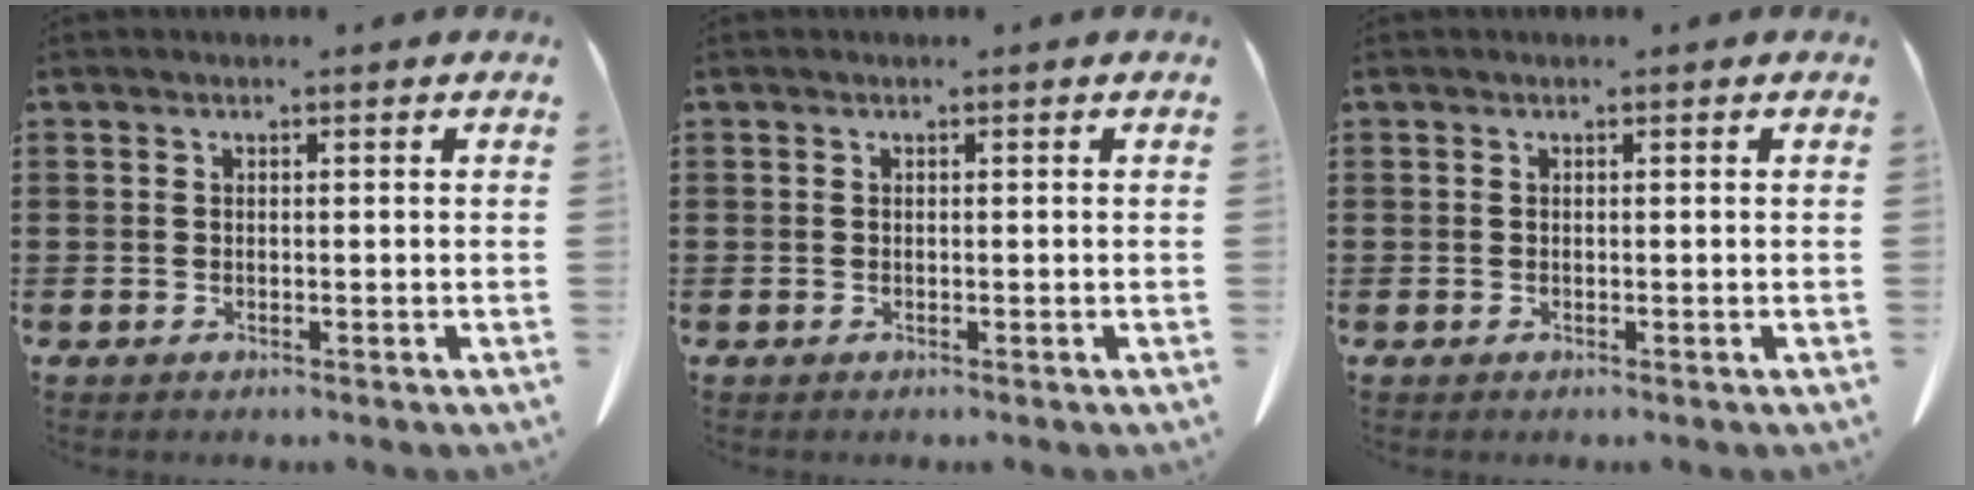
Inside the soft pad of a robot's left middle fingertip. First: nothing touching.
{"total": 0.0}
{"total": 0.0}